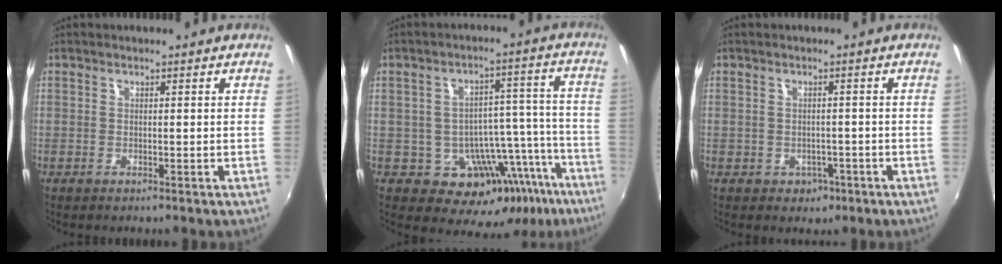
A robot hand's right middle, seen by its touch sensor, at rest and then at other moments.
{"total": 14.8, "force": [-8.1, 10.1, 7.3], "torque": [-0.098, 0.037, -0.079]}
{"total": 3.1, "force": [-1.3, 2.7, 1.0], "torque": [-0.024, 0.000, -0.010]}